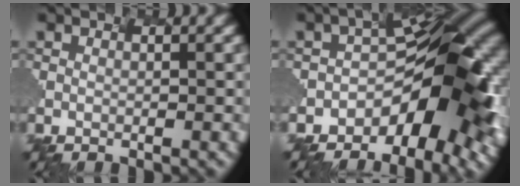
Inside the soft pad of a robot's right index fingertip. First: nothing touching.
{"total": 9.0, "force": [-5.1, 3.9, 6.2], "torque": [-0.086, 0.005, -0.074]}